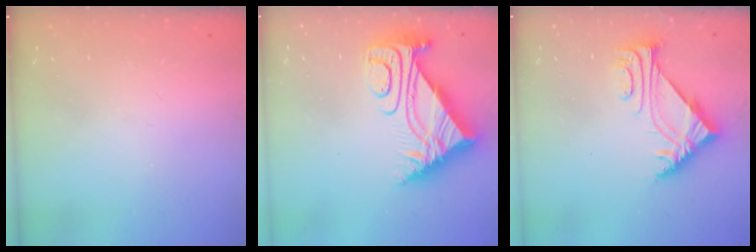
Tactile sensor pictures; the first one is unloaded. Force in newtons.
{"total": 11.1, "press": 11.1, "slide": 1.0}
{"total": 6.3, "press": 6.3, "slide": 0.3}